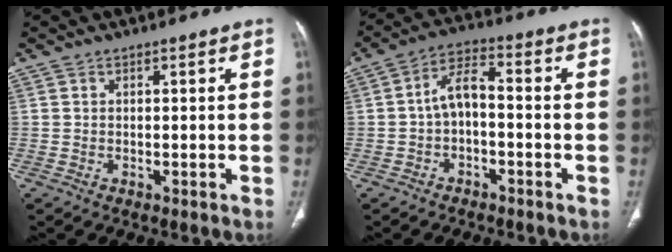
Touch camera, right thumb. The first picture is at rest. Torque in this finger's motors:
{"motor_torque": [-0.46, 0.56, 0.16, 0.20, 0.24]}